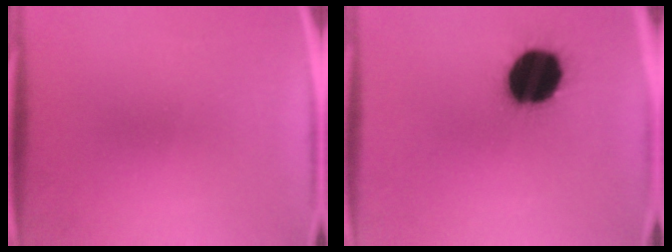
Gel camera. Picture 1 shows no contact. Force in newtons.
{"total": 18.7}